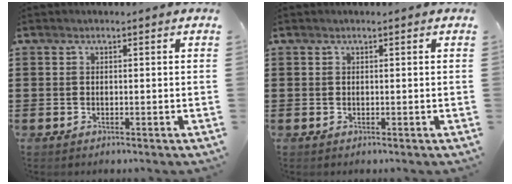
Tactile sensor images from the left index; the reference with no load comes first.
{"total": 0.0}